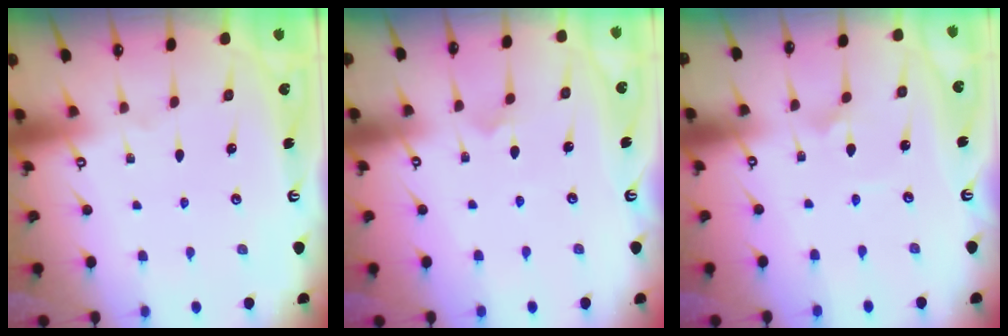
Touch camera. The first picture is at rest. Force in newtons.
{"total": 5.9, "press": 5.9, "slide": 0.5}
{"total": 2.2, "press": 2.2, "slide": 0.1}